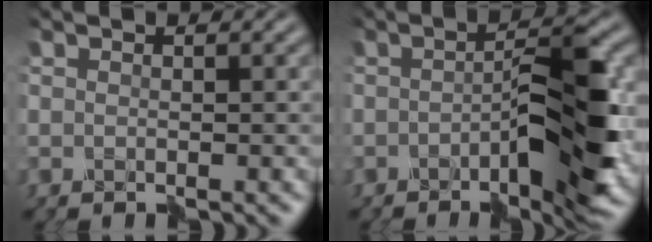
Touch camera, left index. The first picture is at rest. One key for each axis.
{"total": 7.8, "fx": -2.2, "fy": 1.6, "fz": 7.3, "tx": -0.109, "ty": 0.009, "tz": -0.039}